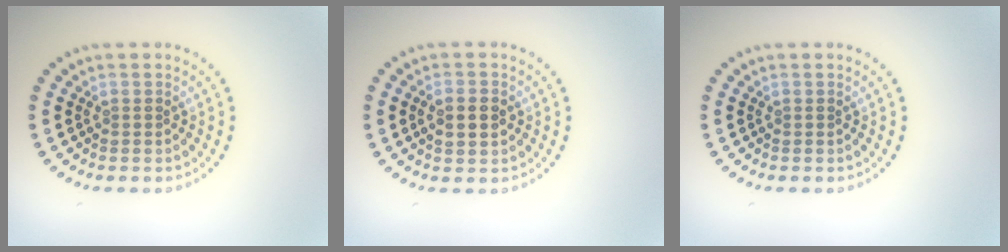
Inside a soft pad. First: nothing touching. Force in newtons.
{"total": 2.5, "press": 2.5, "slide": 0.1}
{"total": 0.0}